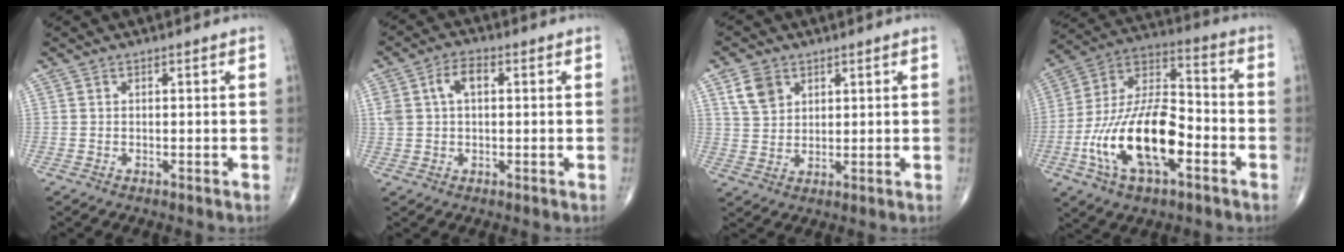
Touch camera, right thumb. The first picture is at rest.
{"total": 6.4, "force": [1.5, 3.9, 4.8], "torque": [-0.100, 0.020, 0.029]}
{"total": 5.6, "force": [2.8, 4.1, 2.6], "torque": [-0.035, -0.011, 0.057]}
{"total": 20.9, "force": [-6.7, 9.9, 17.2], "torque": [-0.316, 0.039, -0.122]}